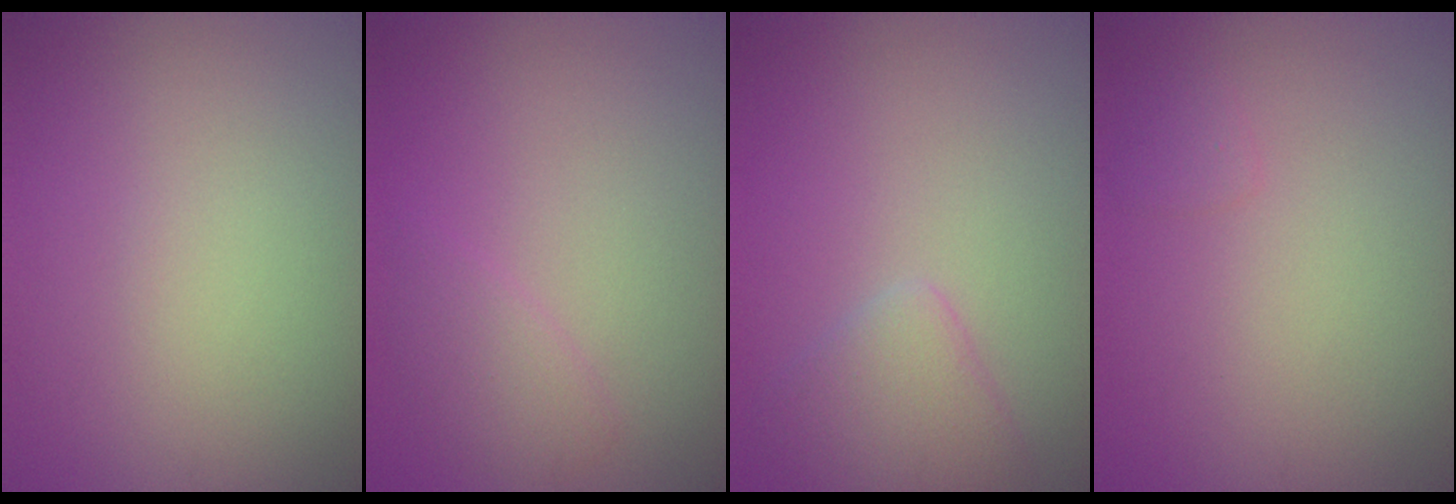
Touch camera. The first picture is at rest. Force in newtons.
{"total": 1.6, "press": 1.6, "slide": 0.0}
{"total": 2.5, "press": 2.5, "slide": 0.2}
{"total": 0.7, "press": 0.7, "slide": 0.1}